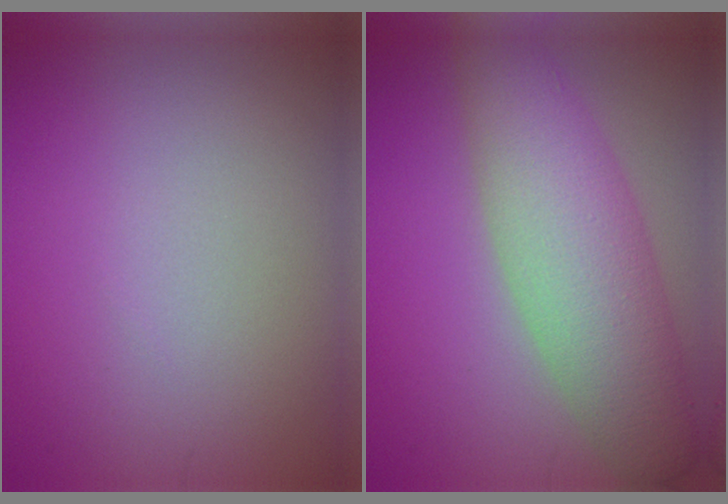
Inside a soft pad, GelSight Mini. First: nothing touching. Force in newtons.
{"total": 8.1, "press": 8.1, "slide": 0.3}